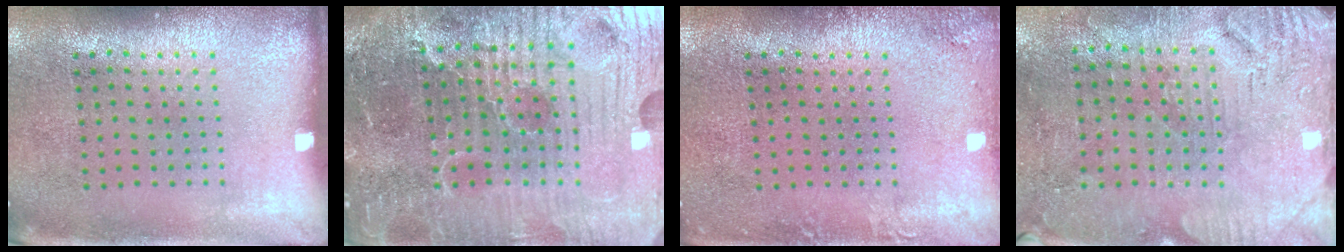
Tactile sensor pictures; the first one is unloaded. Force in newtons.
{"total": 7.2, "press": 6.5, "slide": 3.3}
{"total": 1.3, "press": 1.3, "slide": 0.0}
{"total": 3.0, "press": 2.9, "slide": 0.8}